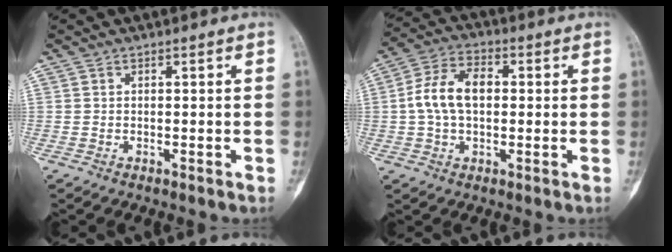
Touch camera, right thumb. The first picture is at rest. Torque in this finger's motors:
{"motor_torque": [0.11, 0.14, 0.63, -0.25, 0.32]}